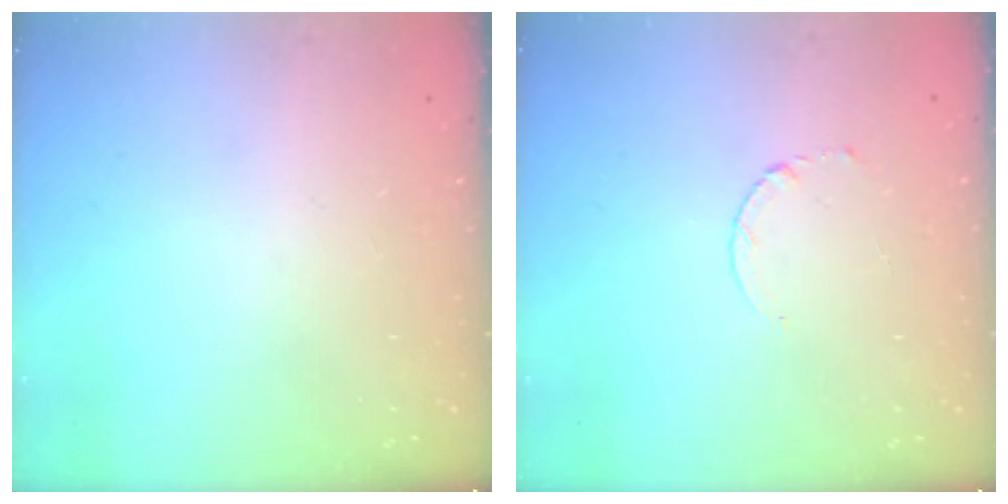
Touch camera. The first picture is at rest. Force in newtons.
{"total": 2.6, "press": 2.6, "slide": 0.3}